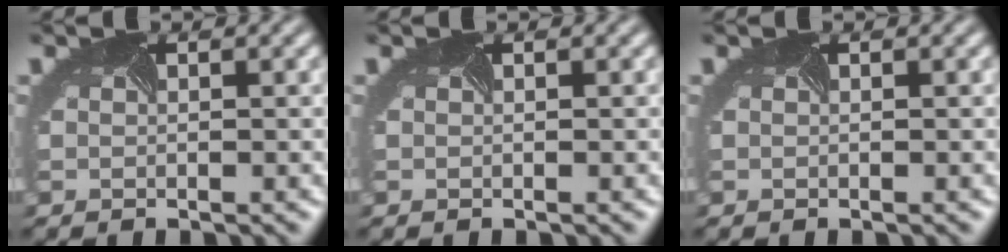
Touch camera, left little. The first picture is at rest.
{"total": 0.0}
{"total": 0.0}